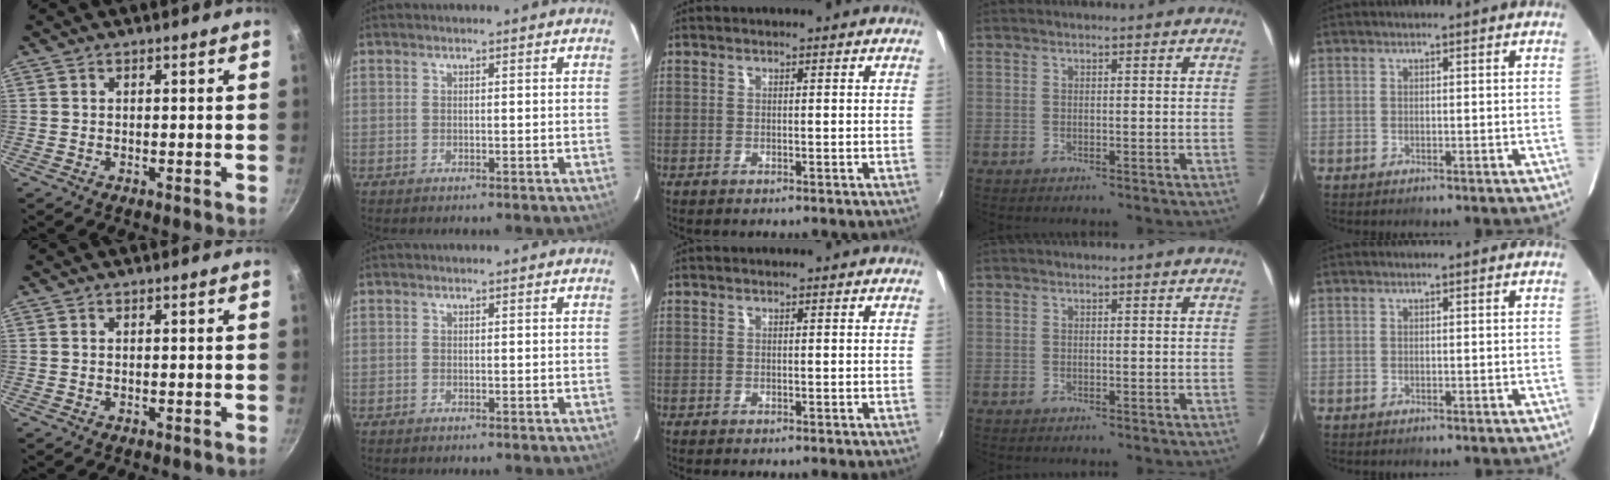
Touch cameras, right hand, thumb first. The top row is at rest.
{}